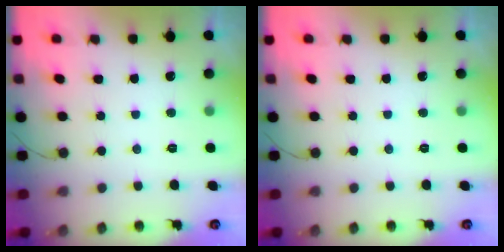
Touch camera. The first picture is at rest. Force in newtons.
{"total": 0.0}